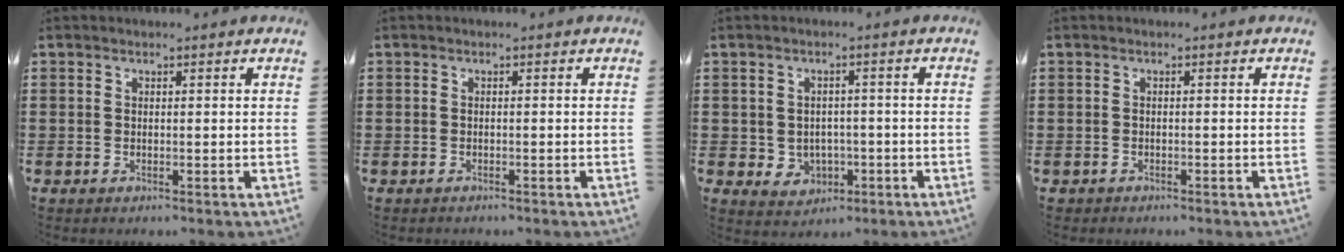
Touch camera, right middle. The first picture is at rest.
{"total": 0.7, "force": [-0.6, 0.3, -0.1], "torque": [0.001, 0.003, -0.014]}
{"total": 2.8, "force": [-0.4, 2.6, 0.7], "torque": [-0.027, 0.005, -0.013]}
{"total": 0.6, "force": [-0.6, 0.2, -0.1], "torque": [0.001, 0.002, -0.012]}